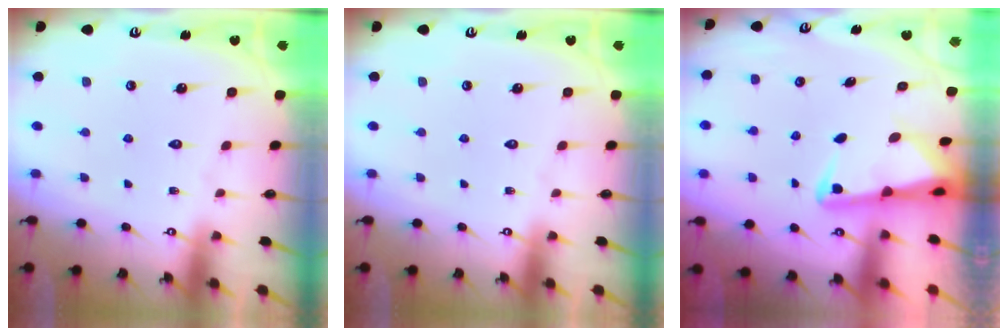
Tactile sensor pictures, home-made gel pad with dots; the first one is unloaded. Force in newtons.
{"total": 0.0}
{"total": 2.5, "press": 2.5, "slide": 0.6}